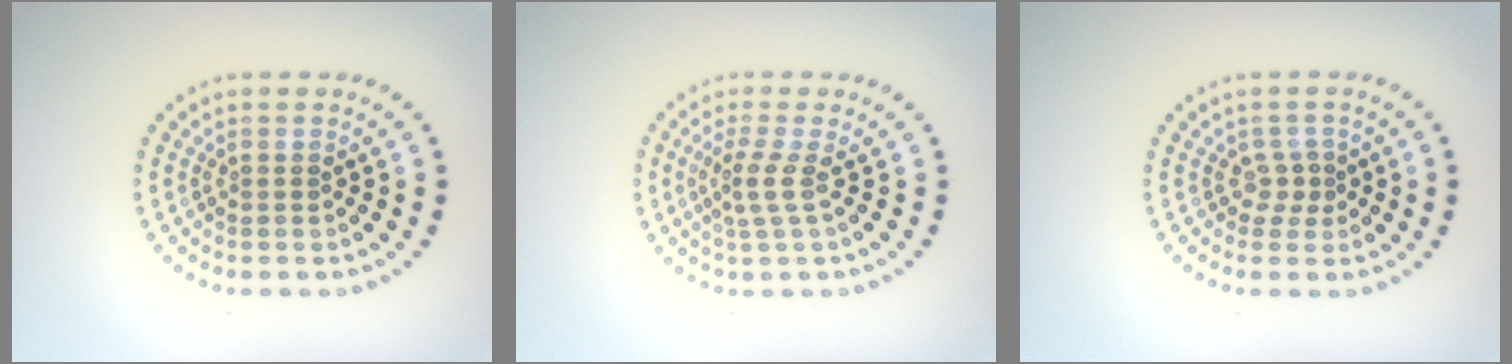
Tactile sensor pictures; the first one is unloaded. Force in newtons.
{"total": 2.1, "press": 1.4, "slide": 1.6}
{"total": 1.4, "press": 0.9, "slide": 1.0}